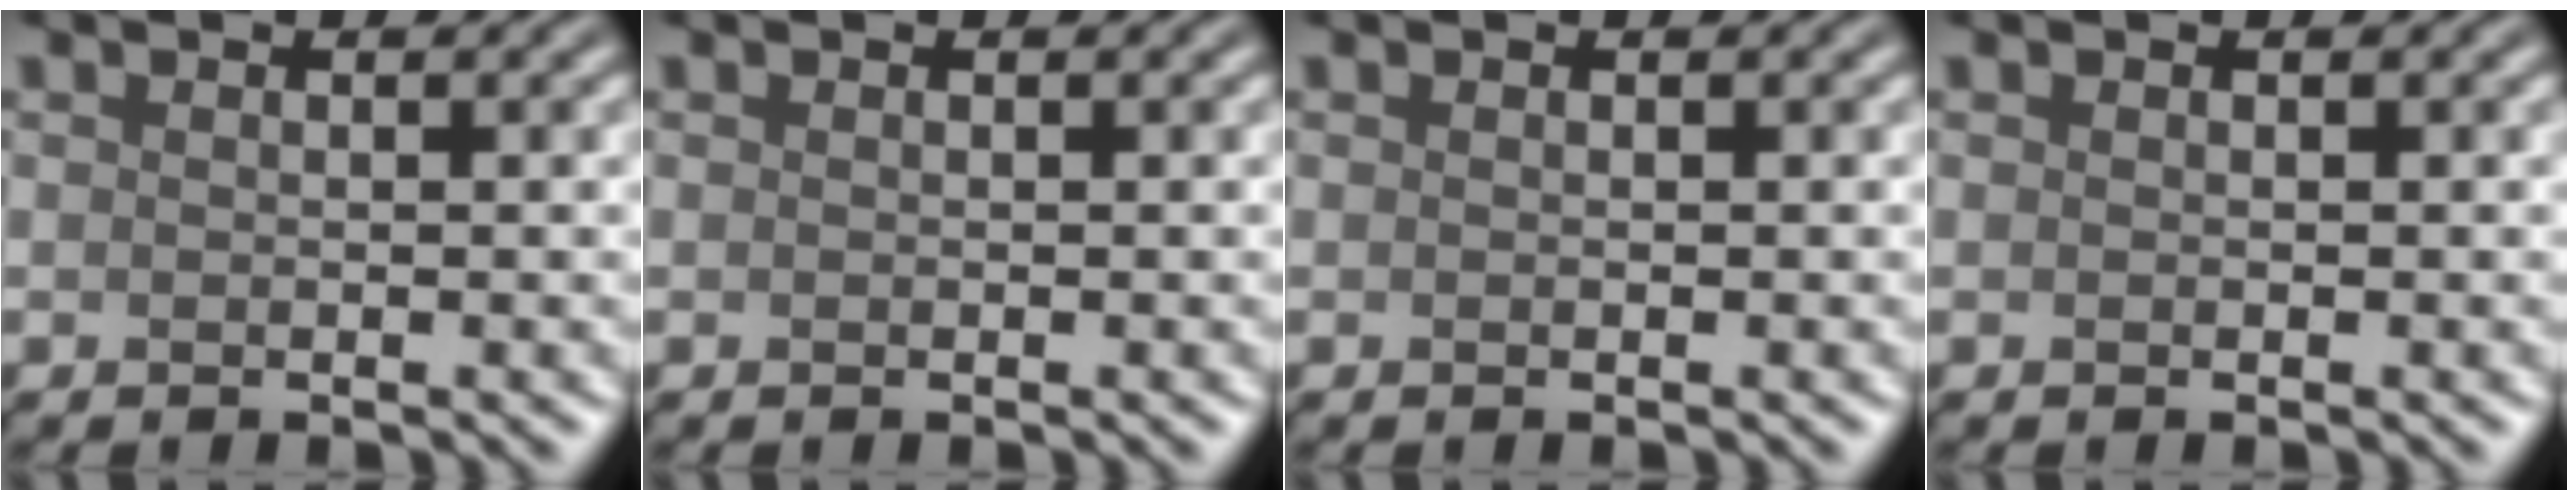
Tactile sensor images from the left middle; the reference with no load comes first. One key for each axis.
{"total": 0.0}
{"total": 0.0}
{"total": 0.0}